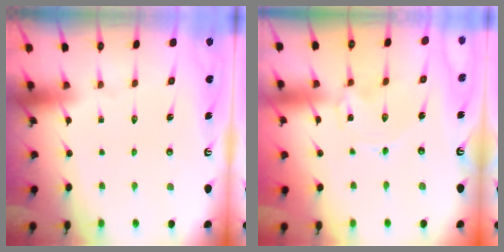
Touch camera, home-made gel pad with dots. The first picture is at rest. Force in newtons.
{"total": 0.0}